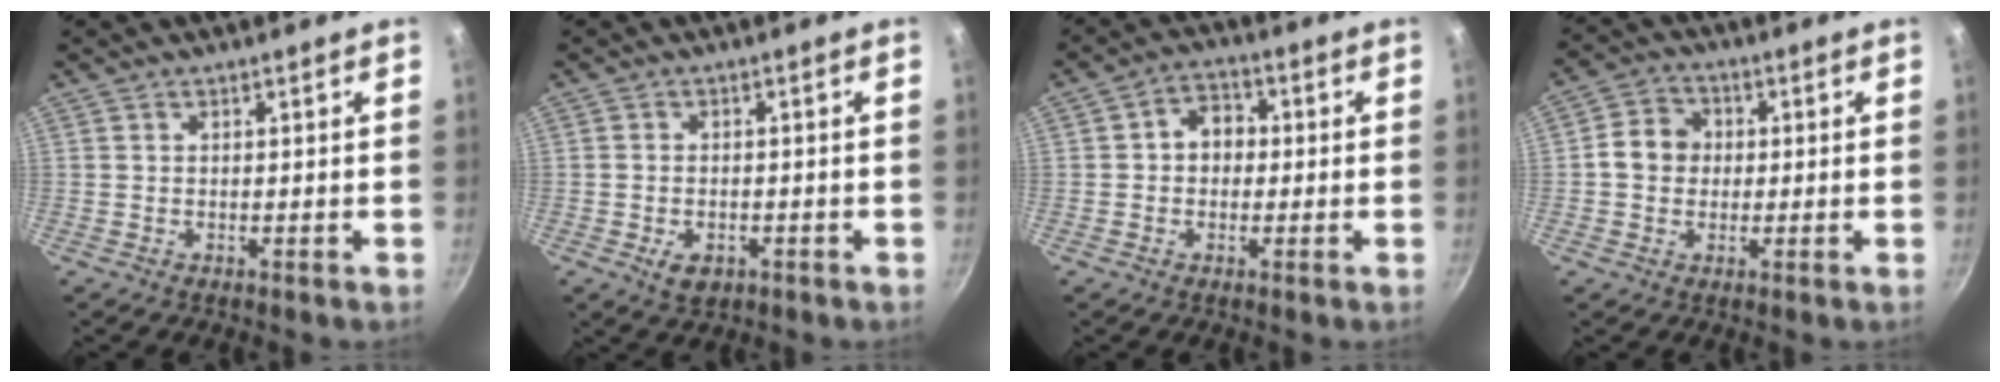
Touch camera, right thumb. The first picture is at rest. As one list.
[{"total": 4.2, "force": [-1.6, 2.8, 2.7], "torque": [-0.041, 0.007, -0.021]}, {"total": 5.2, "force": [-0.3, 4.2, 3.1], "torque": [-0.017, 0.015, -0.017]}, {"total": 6.6, "force": [0.2, 5.8, 3.1], "torque": [-0.026, 0.013, -0.012]}]